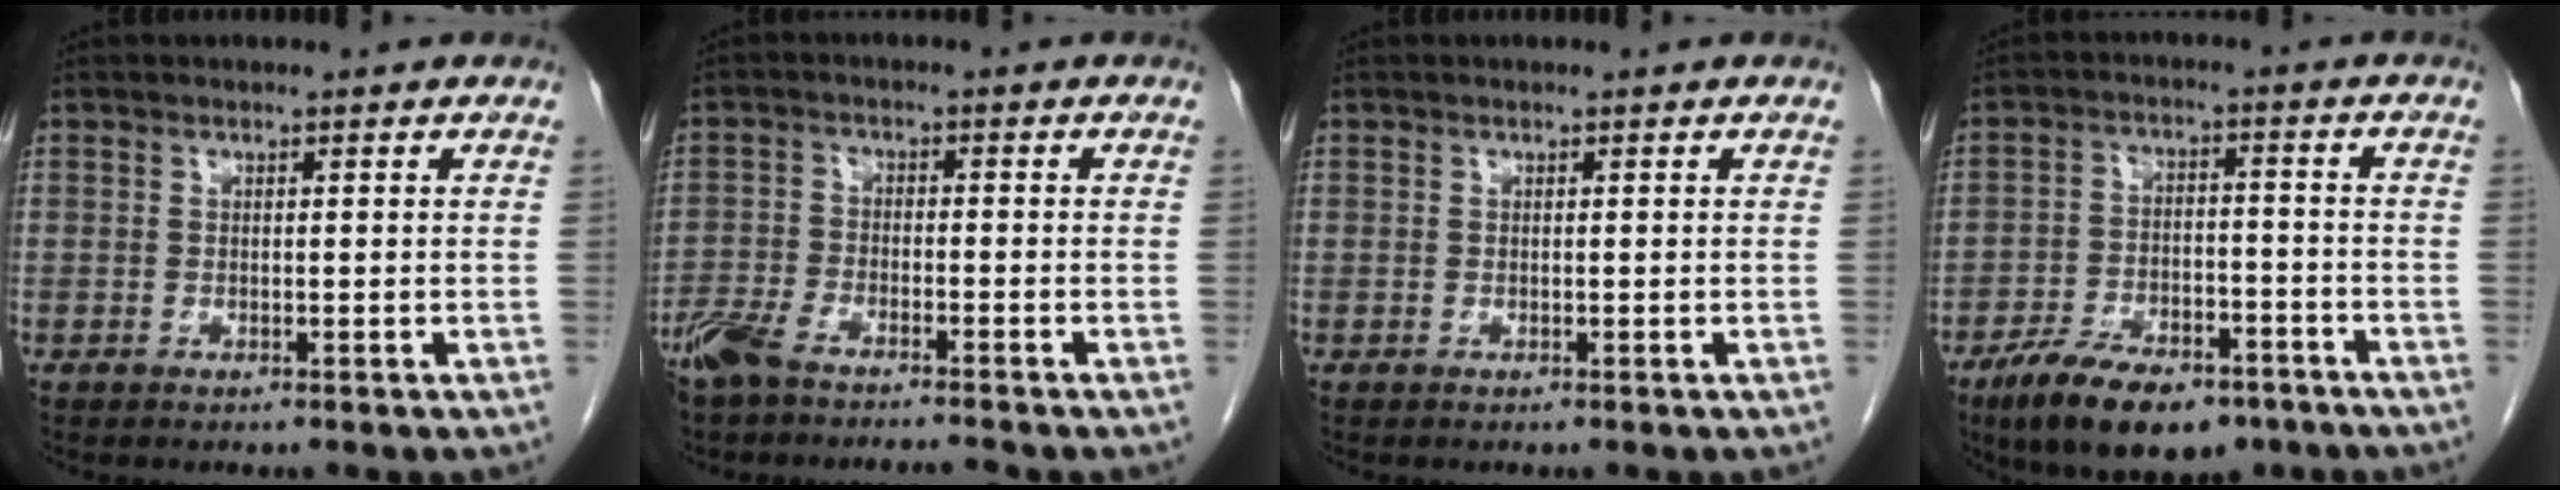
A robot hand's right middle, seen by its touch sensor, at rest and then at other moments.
{"total": 6.5, "force": [-5.7, 0.9, 3.0], "torque": [-0.061, -0.010, -0.106]}
{"total": 0.0}
{"total": 13.0, "force": [-9.1, 5.3, 7.6], "torque": [-0.125, -0.007, -0.149]}